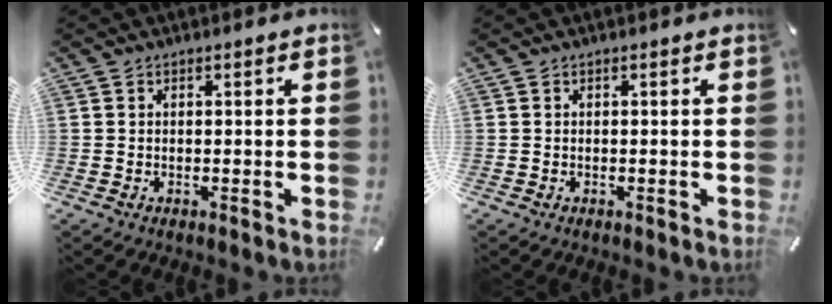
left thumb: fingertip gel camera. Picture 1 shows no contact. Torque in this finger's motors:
{"motor_torque": [-0.18, -0.40, -0.05, 0.13, 0.02]}